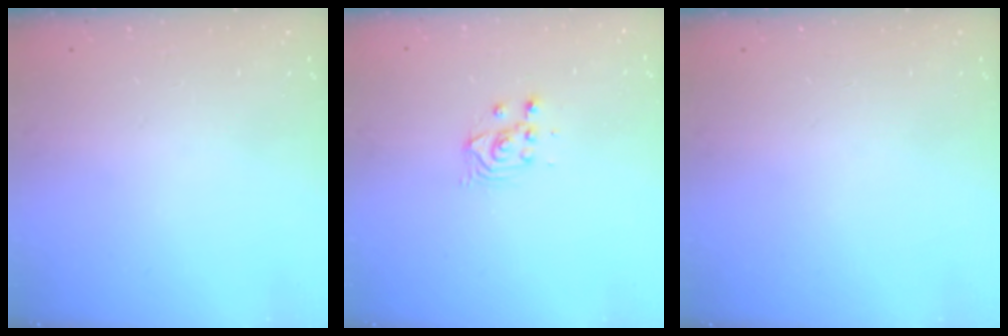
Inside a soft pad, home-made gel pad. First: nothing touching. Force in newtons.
{"total": 2.9, "press": 2.9, "slide": 0.1}
{"total": 0.0}